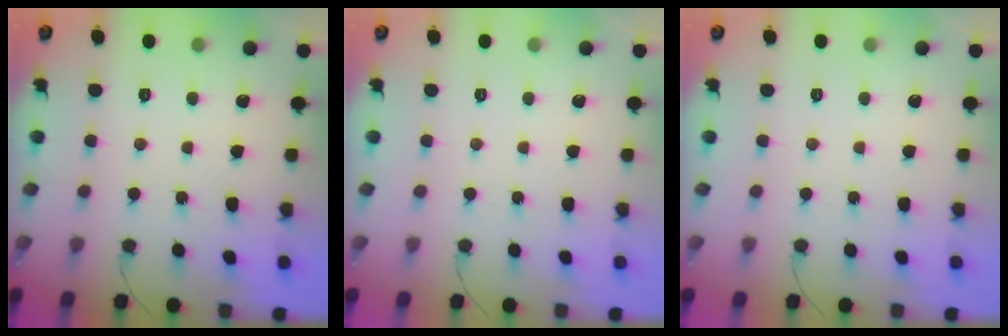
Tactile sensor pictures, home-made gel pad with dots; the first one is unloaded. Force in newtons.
{"total": 0.0}
{"total": 0.0}